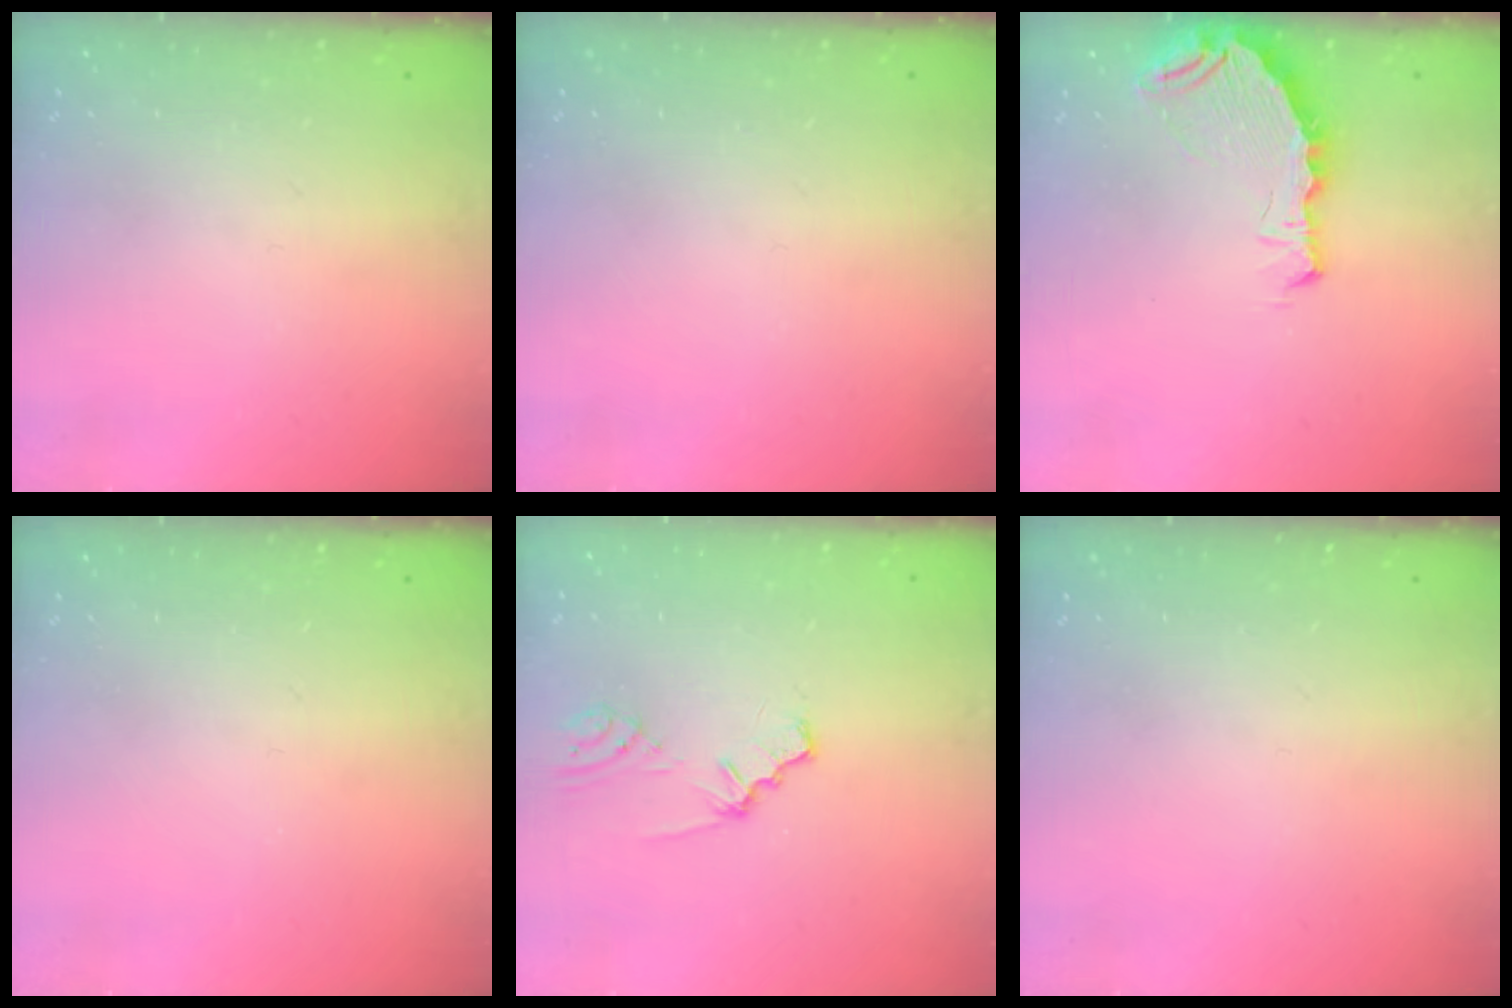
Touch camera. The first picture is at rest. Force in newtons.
{"total": 0.0}
{"total": 7.7, "press": 6.4, "slide": 4.3}
{"total": 0.0}
{"total": 1.2, "press": 1.2, "slide": 0.2}
{"total": 0.0}